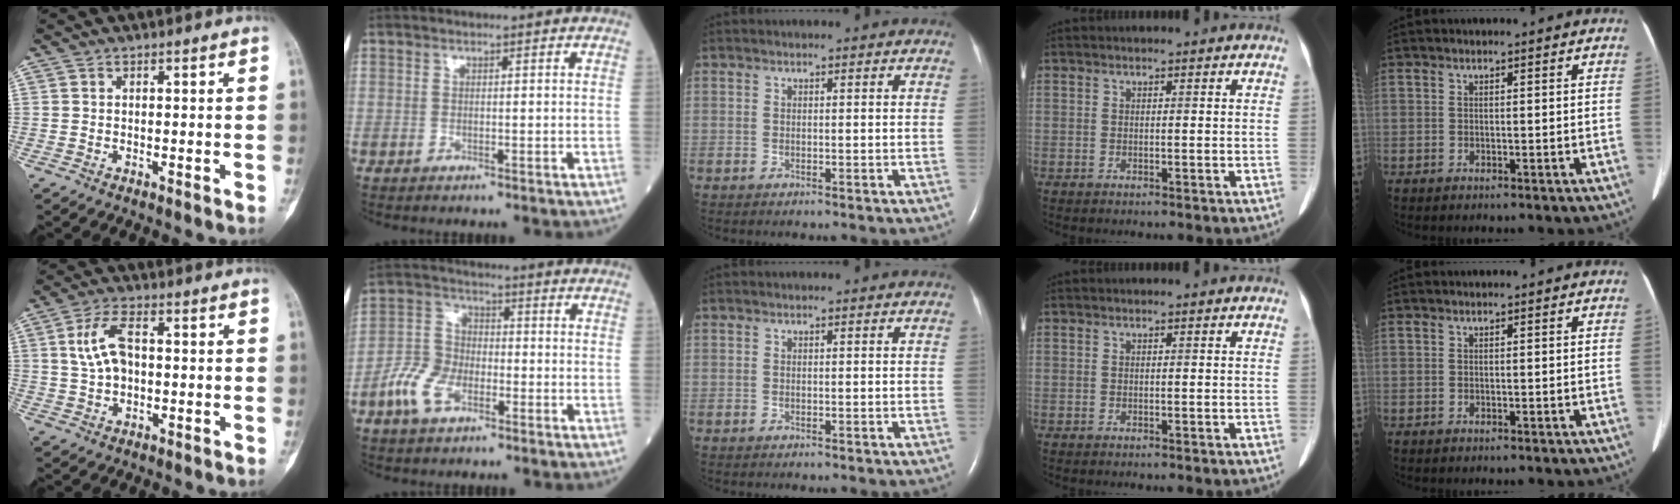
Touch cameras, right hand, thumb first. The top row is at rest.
{"thumb": {"total": 7.1, "force": [0.9, 4.0, 5.8], "torque": [-0.108, 0.019, 0.015]}, "index": {"total": 7.6, "force": [-3.7, 4.6, 4.9], "torque": [-0.112, 0.011, -0.078]}}